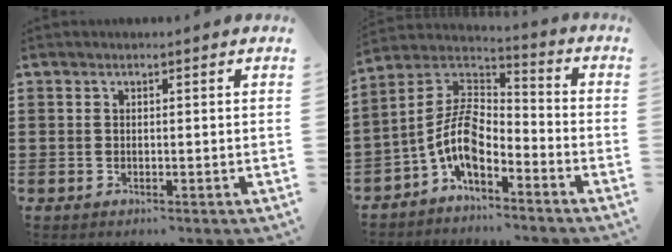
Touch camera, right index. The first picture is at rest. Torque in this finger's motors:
{"motor_torque": [2.14, 0.00, 1.05, 0.15]}